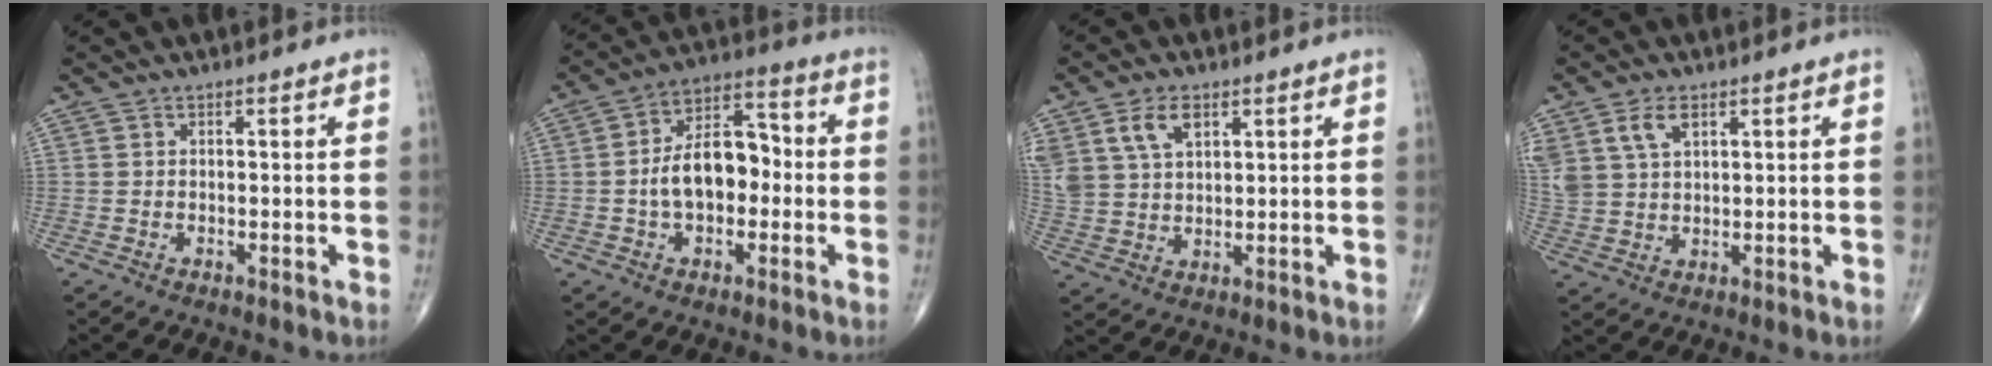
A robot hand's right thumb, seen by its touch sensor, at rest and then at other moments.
{"total": 13.8, "force": [-1.3, 8.4, 10.8], "torque": [-0.160, 0.042, -0.028]}
{"total": 9.4, "force": [4.6, 5.8, 5.8], "torque": [-0.112, -0.009, 0.097]}
{"total": 8.1, "force": [4.0, 4.9, 5.1], "torque": [-0.107, -0.005, 0.086]}